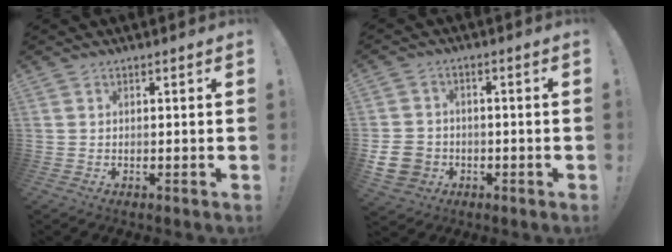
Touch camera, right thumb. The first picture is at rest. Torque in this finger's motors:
{"motor_torque": [-0.09, -0.45, 0.54, -0.55, 0.18]}